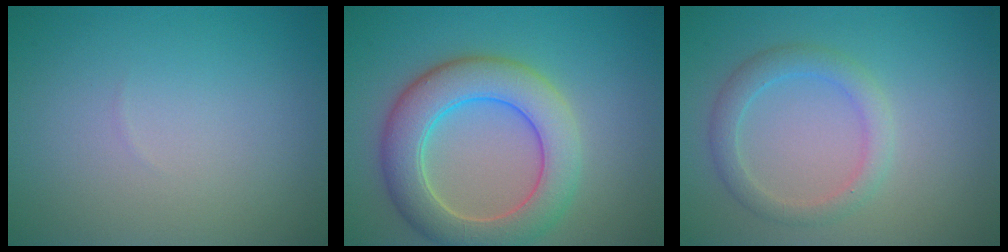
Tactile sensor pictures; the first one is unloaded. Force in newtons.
{"total": 7.2, "press": 7.1, "slide": 0.6}
{"total": 2.6, "press": 2.6, "slide": 0.2}